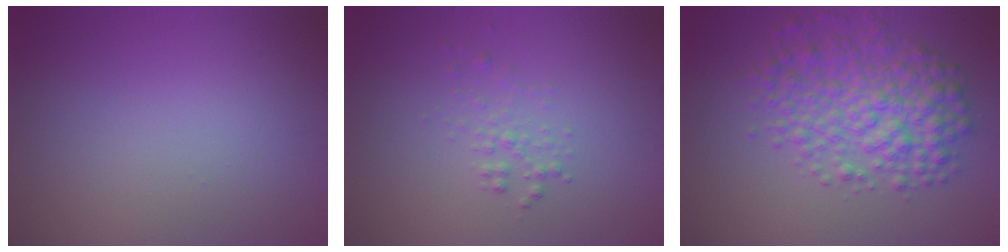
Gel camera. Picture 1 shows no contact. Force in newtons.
{"total": 1.4, "press": 1.4, "slide": 0.0}
{"total": 6.3, "press": 6.3, "slide": 0.1}